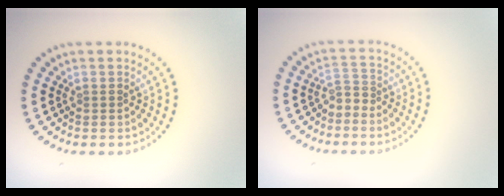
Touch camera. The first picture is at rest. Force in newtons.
{"total": 1.4, "press": 1.0, "slide": 1.0}